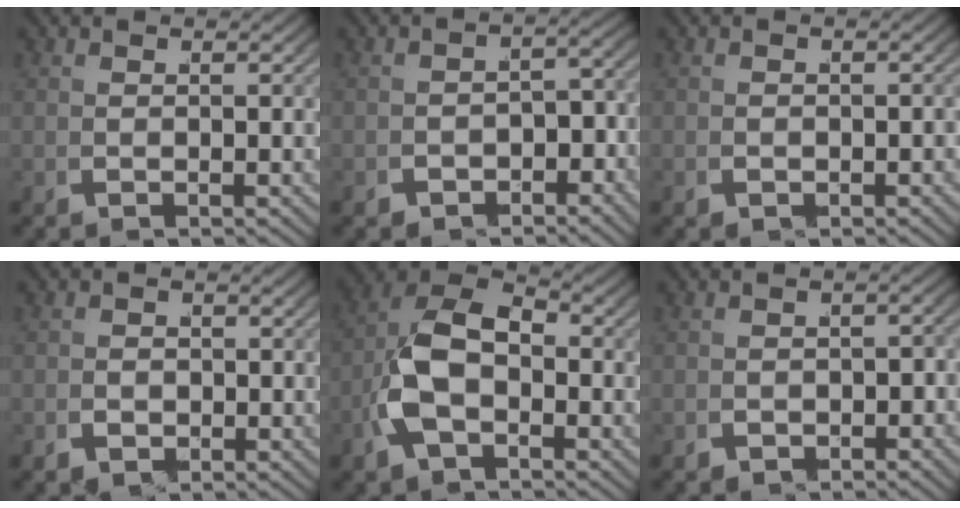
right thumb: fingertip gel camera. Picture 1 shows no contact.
{"total": 2.6, "force": [-1.9, 1.5, 1.1], "torque": [-0.009, -0.007, -0.028]}
{"total": 0.9, "force": [-0.6, 0.6, 0.1], "torque": [0.002, -0.002, -0.010]}
{"total": 1.6, "force": [-0.8, 1.3, 0.4], "torque": [-0.001, -0.002, -0.014]}
{"total": 8.8, "force": [-0.5, 6.1, 6.3], "torque": [-0.153, -0.017, 0.000]}
{"total": 1.8, "force": [-1.3, 1.1, 0.5], "torque": [0.000, -0.005, -0.021]}